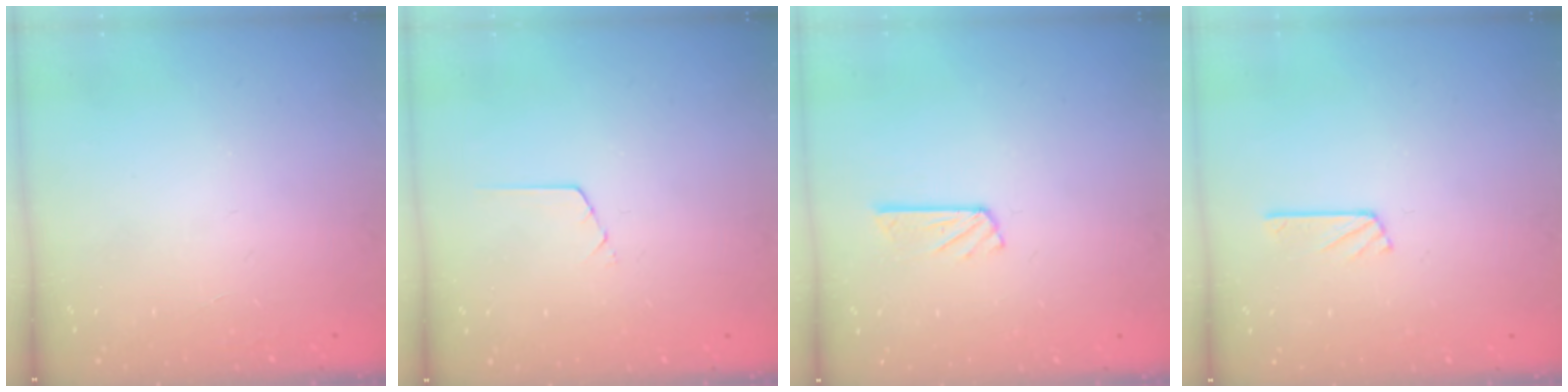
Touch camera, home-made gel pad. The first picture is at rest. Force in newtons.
{"total": 0.6, "press": 0.5, "slide": 0.2}
{"total": 5.7, "press": 5.7, "slide": 0.2}
{"total": 3.0, "press": 3.0, "slide": 0.3}